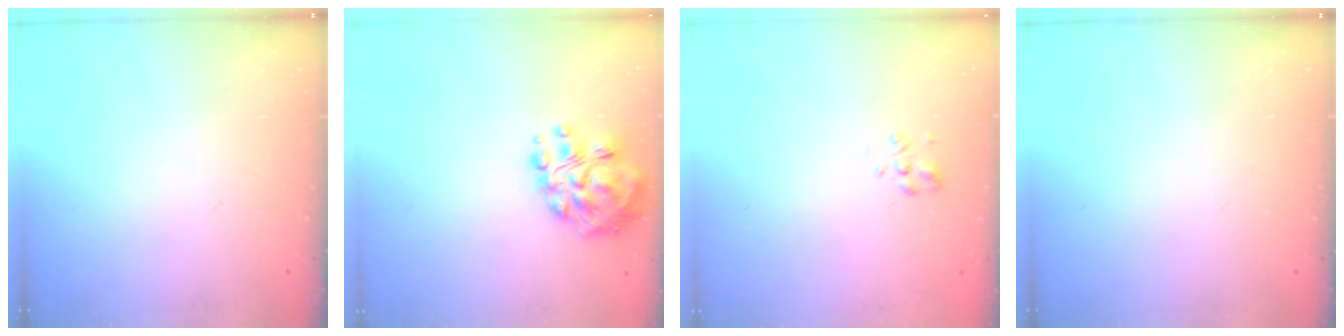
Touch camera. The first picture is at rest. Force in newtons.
{"total": 12.2, "press": 11.8, "slide": 3.0}
{"total": 1.4, "press": 1.2, "slide": 0.7}
{"total": 0.0}